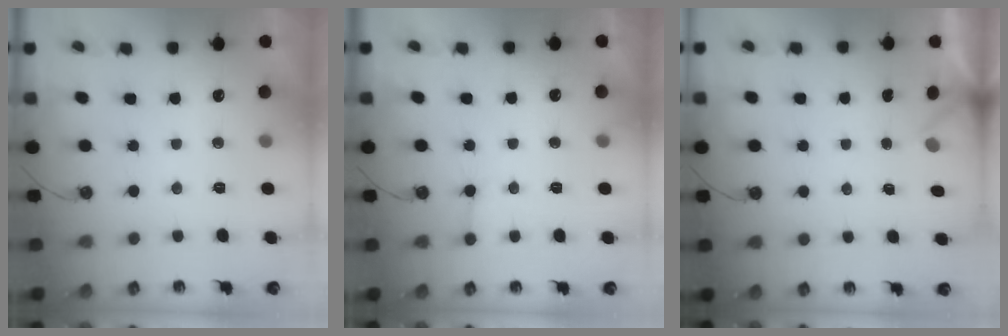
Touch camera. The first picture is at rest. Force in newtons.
{"total": 5.9, "press": 5.9, "slide": 0.4}
{"total": 2.4, "press": 2.4, "slide": 0.3}